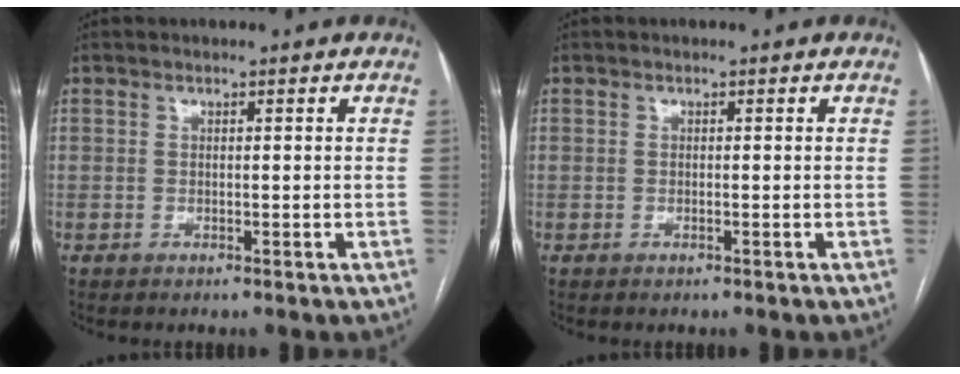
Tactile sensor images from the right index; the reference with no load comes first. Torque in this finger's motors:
{"motor_torque": [0.08, 0.06, -0.01, 0.01]}